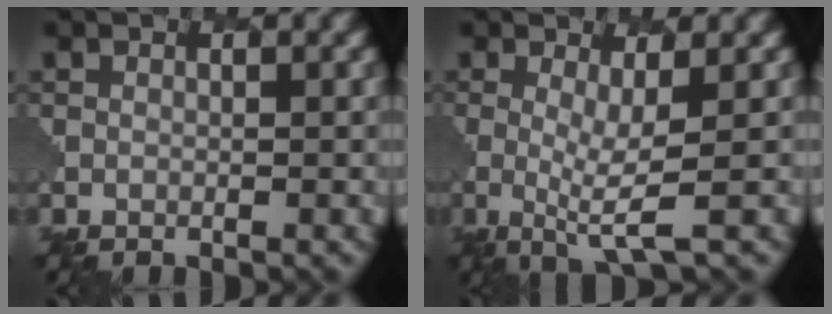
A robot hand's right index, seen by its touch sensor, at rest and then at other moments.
{"total": 3.1, "force": [0.2, 0.6, 3.1], "torque": [-0.063, -0.015, 0.002]}